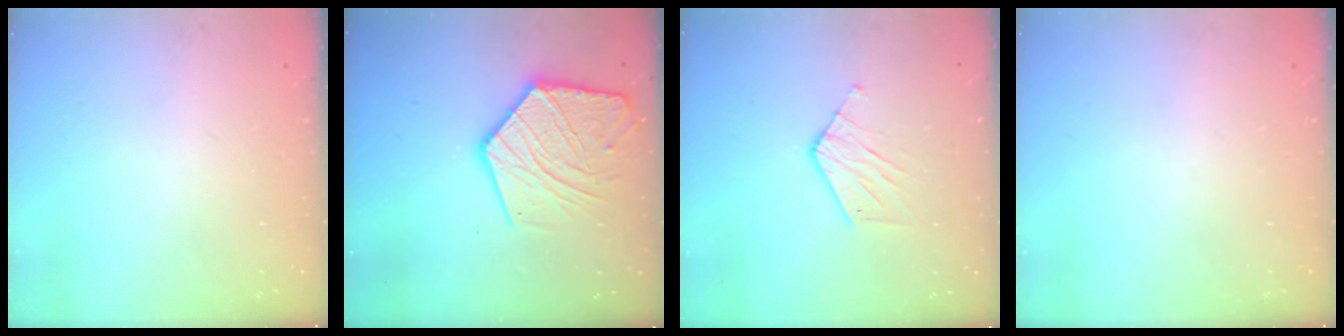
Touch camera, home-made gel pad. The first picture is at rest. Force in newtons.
{"total": 17.3, "press": 17.2, "slide": 1.7}
{"total": 7.1, "press": 7.1, "slide": 0.3}
{"total": 0.0}